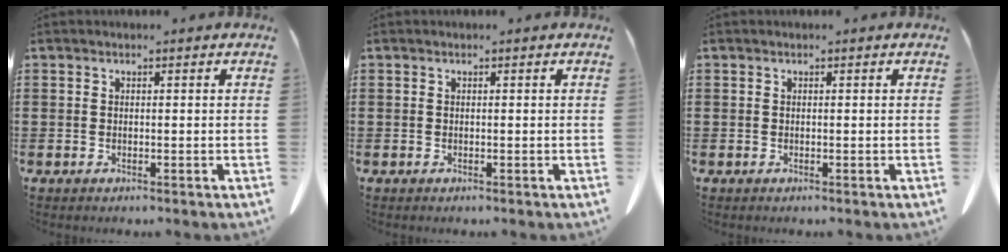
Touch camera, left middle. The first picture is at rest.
{"total": 0.0}
{"total": 0.0}